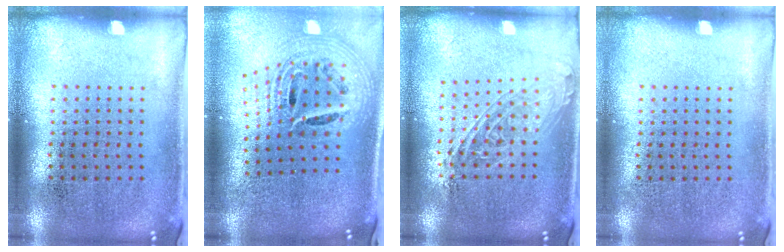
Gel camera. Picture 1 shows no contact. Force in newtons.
{"total": 2.5, "press": 1.8, "slide": 1.8}
{"total": 1.6, "press": 1.3, "slide": 0.9}
{"total": 0.0}